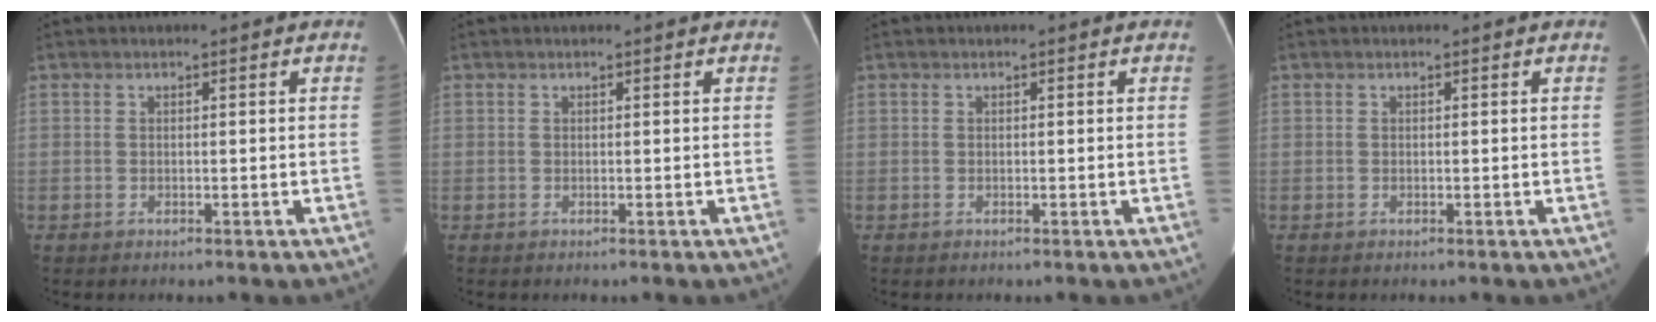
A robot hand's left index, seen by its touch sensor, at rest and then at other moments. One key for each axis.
{"total": 0.0}
{"total": 0.0}
{"total": 0.0}